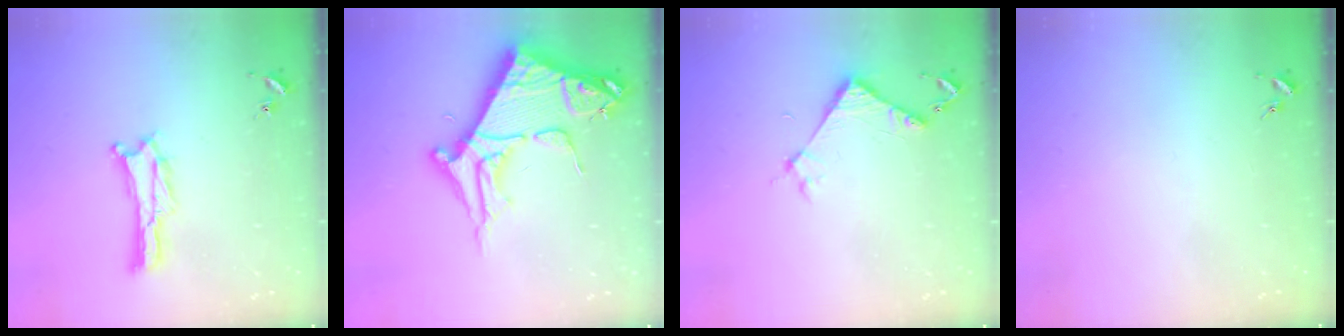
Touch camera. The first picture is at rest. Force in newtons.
{"total": 10.4, "press": 10.4, "slide": 1.1}
{"total": 3.9, "press": 3.9, "slide": 0.3}
{"total": 0.0}